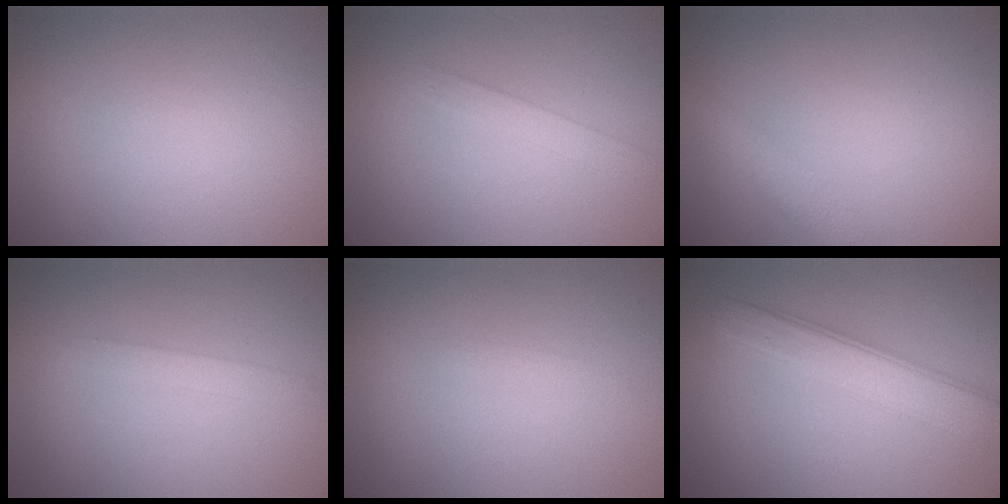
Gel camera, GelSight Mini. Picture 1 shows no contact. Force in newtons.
{"total": 1.6, "press": 1.6, "slide": 0.2}
{"total": 2.4, "press": 2.4, "slide": 0.1}
{"total": 1.5, "press": 1.5, "slide": 0.0}
{"total": 0.5, "press": 0.5, "slide": 0.1}
{"total": 4.3, "press": 4.3, "slide": 0.0}